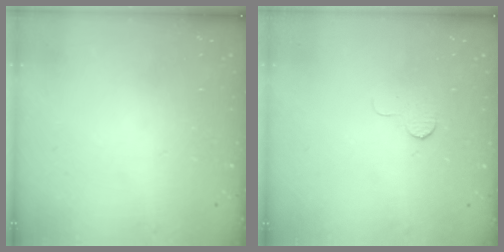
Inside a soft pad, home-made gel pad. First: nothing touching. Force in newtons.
{"total": 3.7, "press": 3.7, "slide": 0.3}